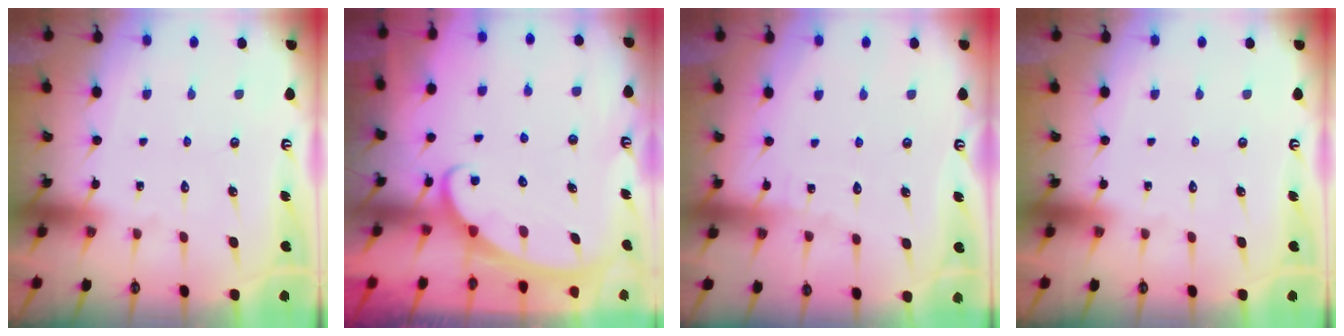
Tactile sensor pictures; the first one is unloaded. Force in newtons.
{"total": 2.4, "press": 2.4, "slide": 0.4}
{"total": 2.7, "press": 2.7, "slide": 0.3}
{"total": 0.0}